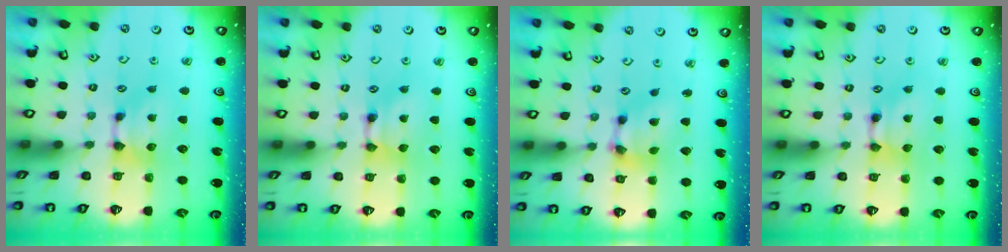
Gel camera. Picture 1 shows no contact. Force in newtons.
{"total": 1.6, "press": 1.6, "slide": 0.2}
{"total": 5.9, "press": 5.6, "slide": 2.1}
{"total": 1.6, "press": 1.6, "slide": 0.2}